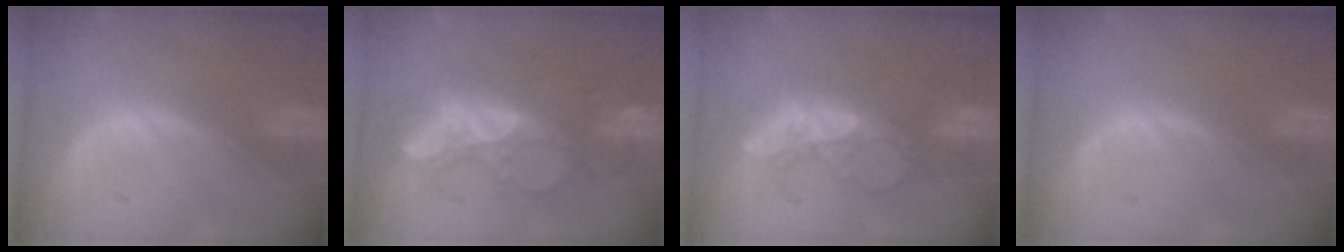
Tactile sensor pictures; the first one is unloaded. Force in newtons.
{"total": 8.5, "press": 8.3, "slide": 1.8}
{"total": 6.4, "press": 6.2, "slide": 1.5}
{"total": 0.0}